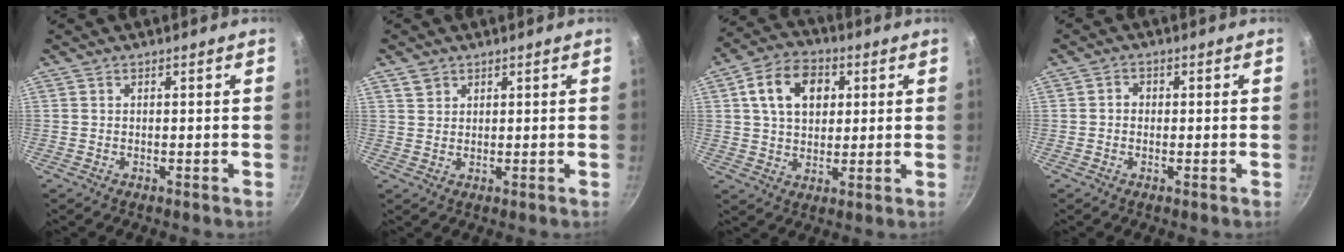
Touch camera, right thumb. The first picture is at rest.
{"total": 2.4, "force": [1.5, 1.8, 0.7], "torque": [-0.003, 0.001, 0.029]}
{"total": 11.9, "force": [3.3, 8.5, 7.6], "torque": [-0.109, 0.007, 0.047]}
{"total": 1.9, "force": [-0.1, 1.7, 0.9], "torque": [-0.010, 0.006, -0.005]}